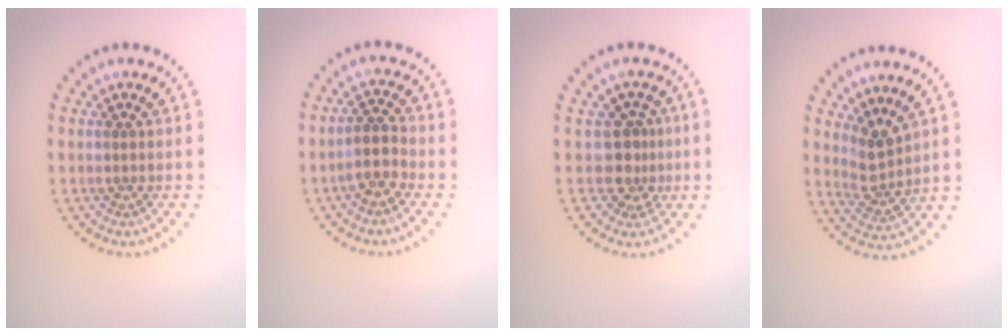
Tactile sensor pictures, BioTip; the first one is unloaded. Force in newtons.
{"total": 2.6, "press": 2.2, "slide": 1.3}
{"total": 2.6, "press": 1.9, "slide": 1.7}
{"total": 2.6, "press": 1.9, "slide": 1.7}